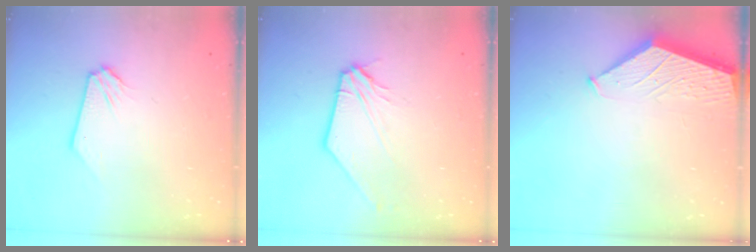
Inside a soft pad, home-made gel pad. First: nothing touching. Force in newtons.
{"total": 5.7, "press": 5.6, "slide": 0.9}
{"total": 1.6, "press": 1.6, "slide": 0.2}